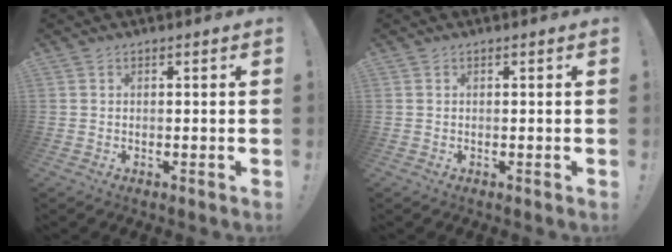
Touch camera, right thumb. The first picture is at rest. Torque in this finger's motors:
{"motor_torque": [-0.35, -0.11, -0.21, 0.22, 0.00]}